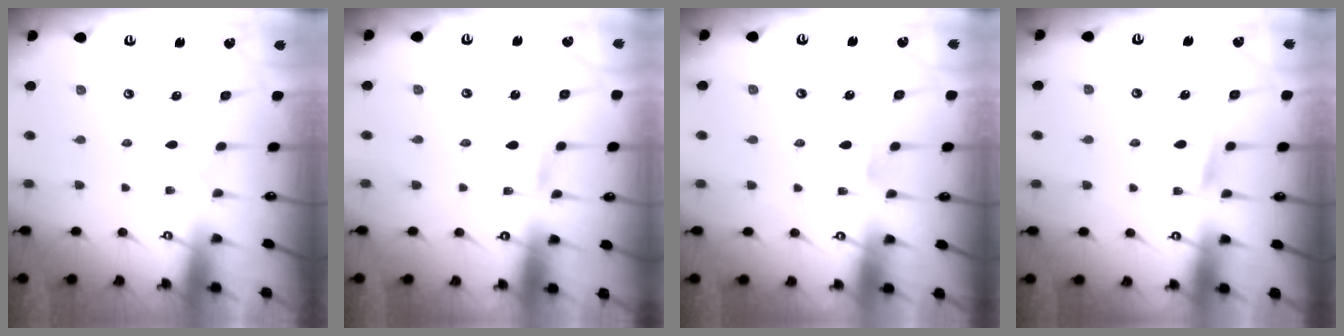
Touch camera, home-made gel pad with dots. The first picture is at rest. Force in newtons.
{"total": 1.9, "press": 1.9, "slide": 0.1}
{"total": 3.9, "press": 3.8, "slide": 0.4}
{"total": 4.4, "press": 4.4, "slide": 0.7}